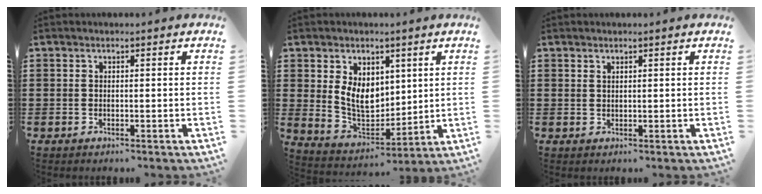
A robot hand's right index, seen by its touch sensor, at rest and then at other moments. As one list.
[{"total": 7.8, "force": [2.4, 5.7, 4.6], "torque": [-0.097, 0.001, 0.045]}, {"total": 0.8, "force": [0.7, 0.4, 0.2], "torque": [-0.005, 0.001, 0.014]}]